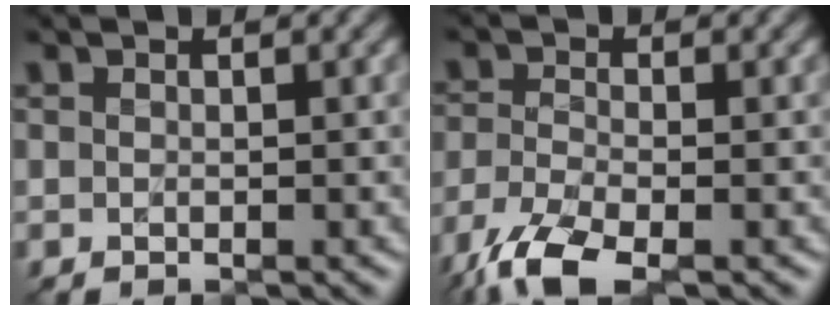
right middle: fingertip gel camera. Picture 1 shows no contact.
{"total": 6.3, "force": [-4.3, 2.2, 4.1], "torque": [-0.094, -0.019, -0.096]}